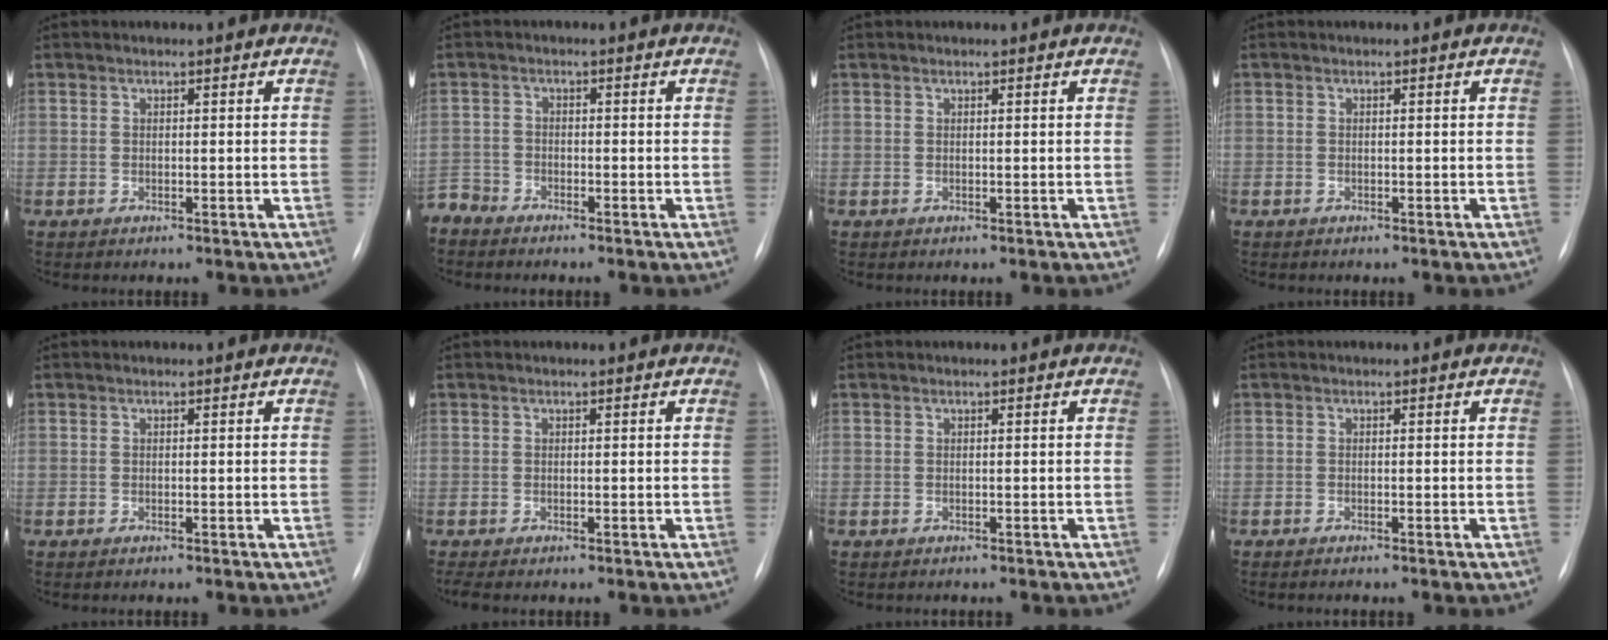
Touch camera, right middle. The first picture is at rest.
{"total": 3.7, "force": [-3.6, 1.1, -0.3], "torque": [0.010, -0.007, -0.072]}
{"total": 0.0}
{"total": 0.6, "force": [-0.4, 0.4, 0.0], "torque": [-0.006, 0.002, -0.006]}
{"total": 0.0}
{"total": 1.2, "force": [-1.0, 0.2, 0.7], "torque": [-0.010, -0.005, -0.015]}
{"total": 0.7, "force": [-0.6, 0.2, 0.2], "torque": [-0.006, 0.000, -0.009]}
{"total": 1.0, "force": [-0.8, -0.1, 0.5], "torque": [-0.010, -0.003, -0.011]}